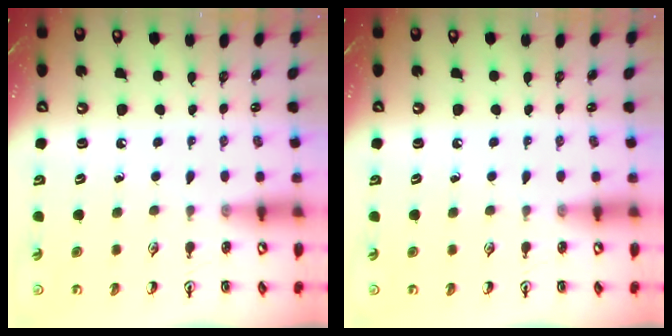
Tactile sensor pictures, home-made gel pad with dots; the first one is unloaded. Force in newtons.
{"total": 0.0}